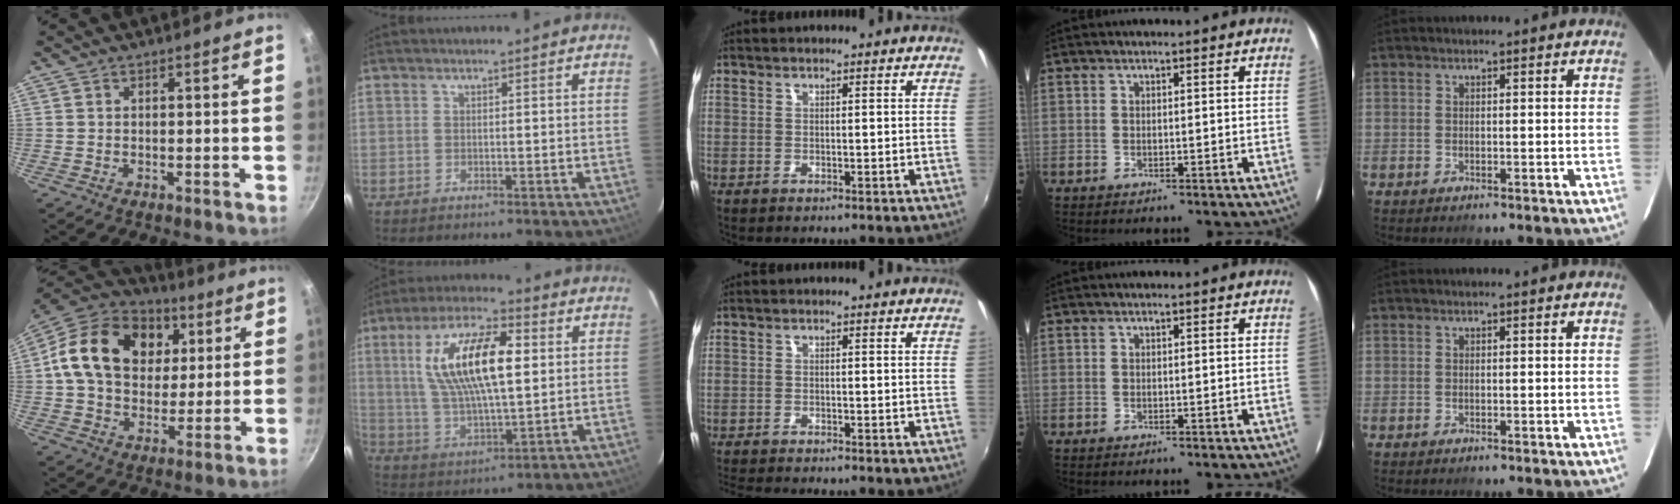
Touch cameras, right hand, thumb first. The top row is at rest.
{"thumb": {"total": 22.8, "force": [5.6, 16.8, 14.3], "torque": [-0.226, 0.010, 0.088]}, "index": {"total": 17.1, "force": [4.0, 6.0, 15.5], "torque": [-0.290, 0.014, 0.078]}, "middle": {"total": 5.3, "force": [-4.9, 0.1, 2.0], "torque": [-0.050, -0.021, -0.085]}}